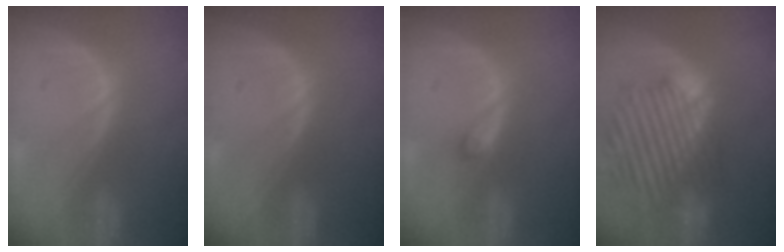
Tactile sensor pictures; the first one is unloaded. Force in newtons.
{"total": 0.0}
{"total": 1.3, "press": 1.2, "slide": 0.3}
{"total": 14.4, "press": 12.4, "slide": 7.4}